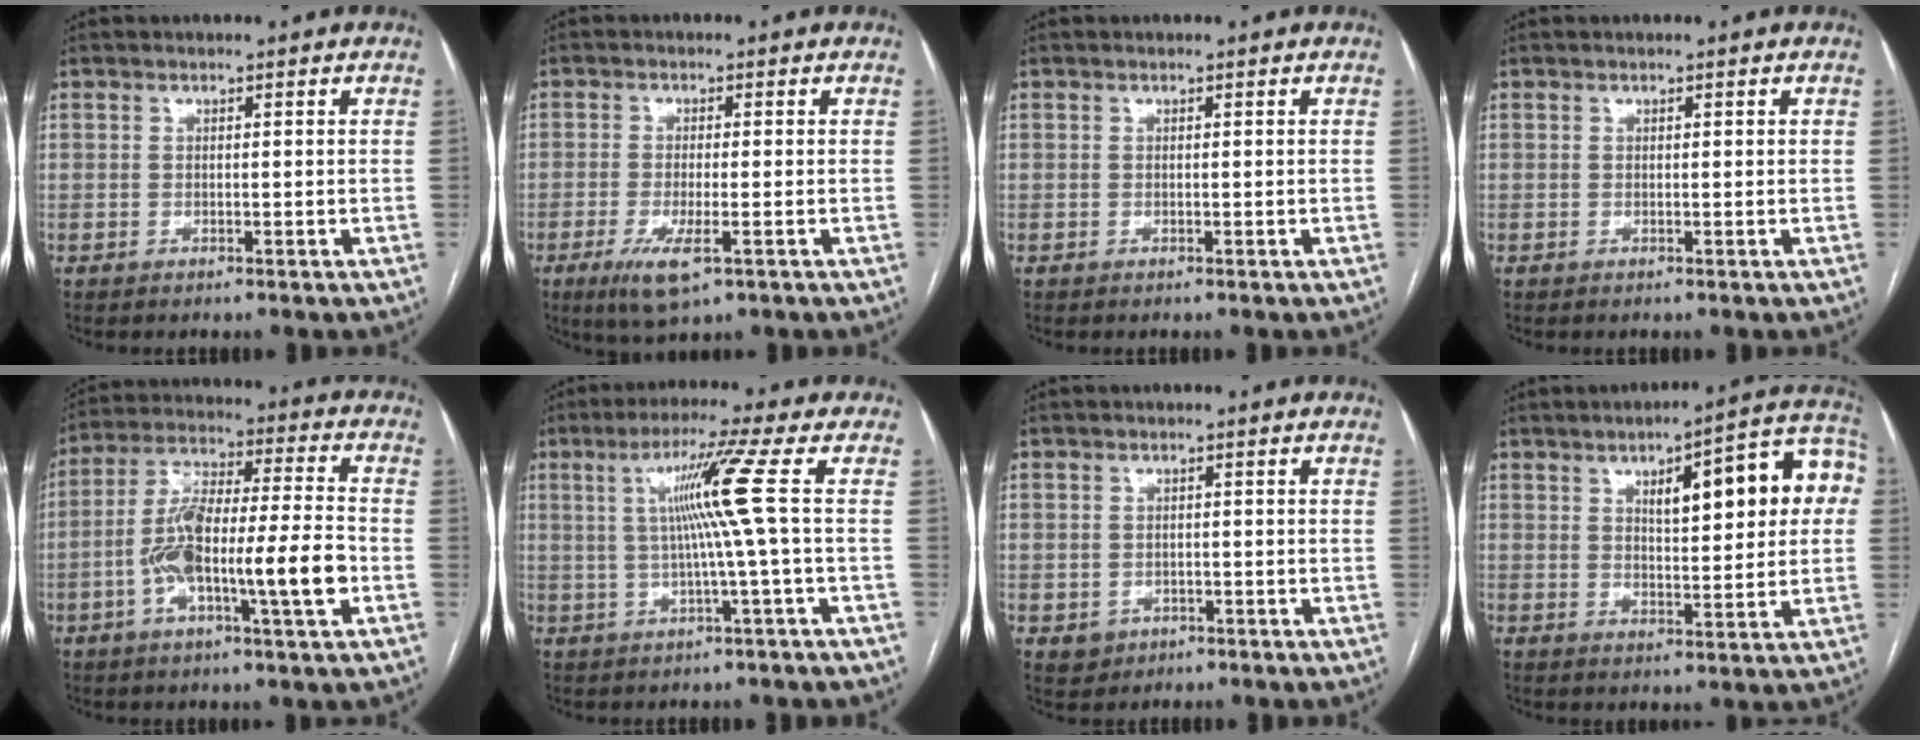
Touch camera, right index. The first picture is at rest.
{"total": 6.0, "force": [-2.8, 1.3, 5.2], "torque": [-0.104, -0.016, -0.044]}
{"total": 0.0}
{"total": 0.0}
{"total": 15.3, "force": [-4.2, 1.9, 14.6], "torque": [-0.268, 0.011, -0.070]}
{"total": 8.2, "force": [1.0, -2.5, 7.7], "torque": [-0.136, 0.009, 0.028]}
{"total": 3.2, "force": [-1.1, 3.0, 0.5], "torque": [-0.002, 0.007, -0.009]}
{"total": 14.8, "force": [3.7, 4.0, 13.8], "torque": [-0.176, 0.038, 0.049]}